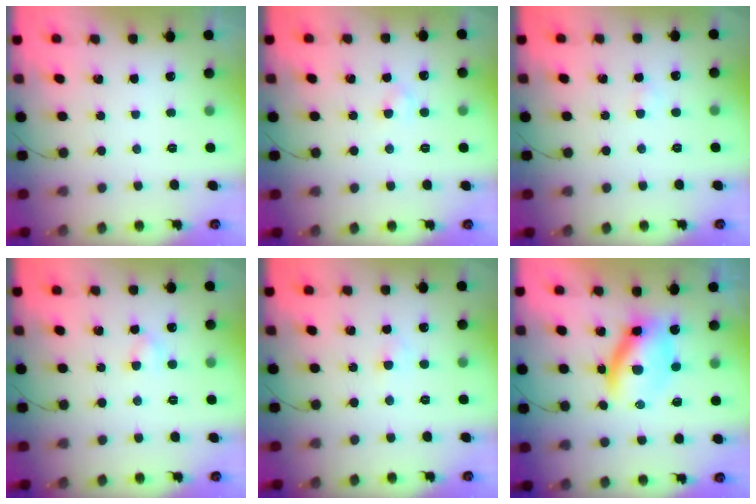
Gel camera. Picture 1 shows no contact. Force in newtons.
{"total": 2.2, "press": 2.0, "slide": 0.8}
{"total": 1.3, "press": 1.0, "slide": 0.7}
{"total": 3.1, "press": 2.9, "slide": 1.1}
{"total": 1.8, "press": 1.5, "slide": 0.9}
{"total": 7.6, "press": 7.4, "slide": 1.6}